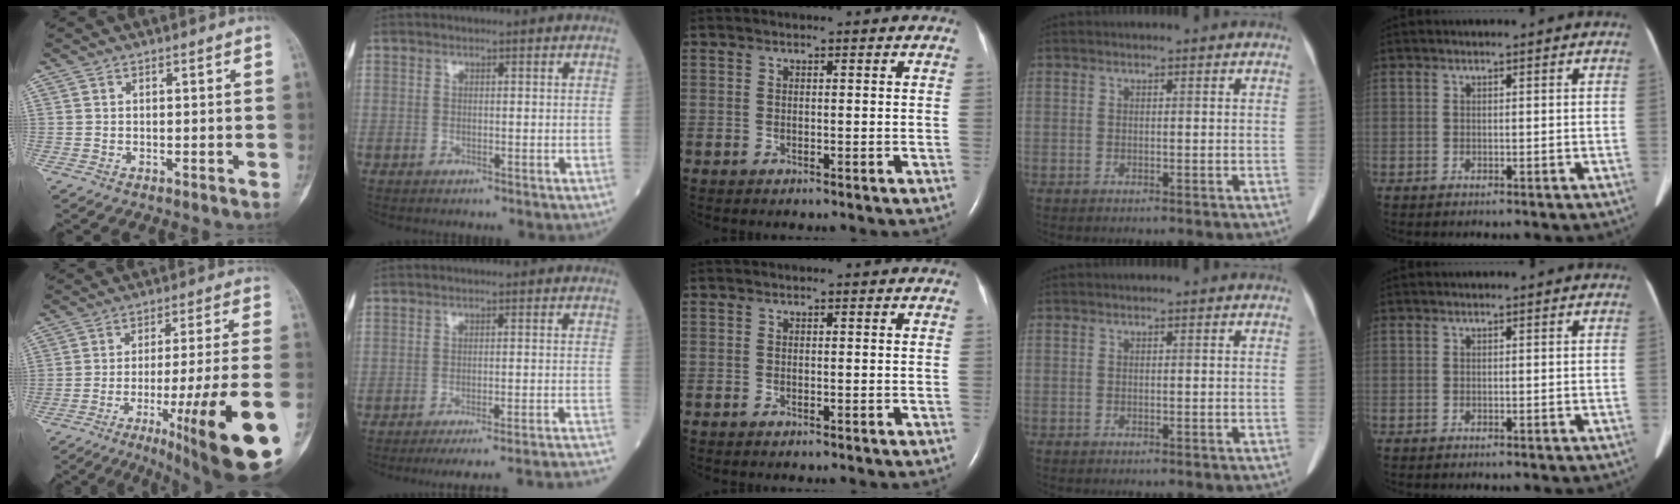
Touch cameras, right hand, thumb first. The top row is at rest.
{"thumb": {"total": 23.0, "force": [-9.8, 2.0, 20.7], "torque": [-0.249, 0.025, -0.140]}, "index": {"total": 22.4, "force": [-21.4, -1.7, 6.6], "torque": [-0.034, -0.021, -0.262]}}